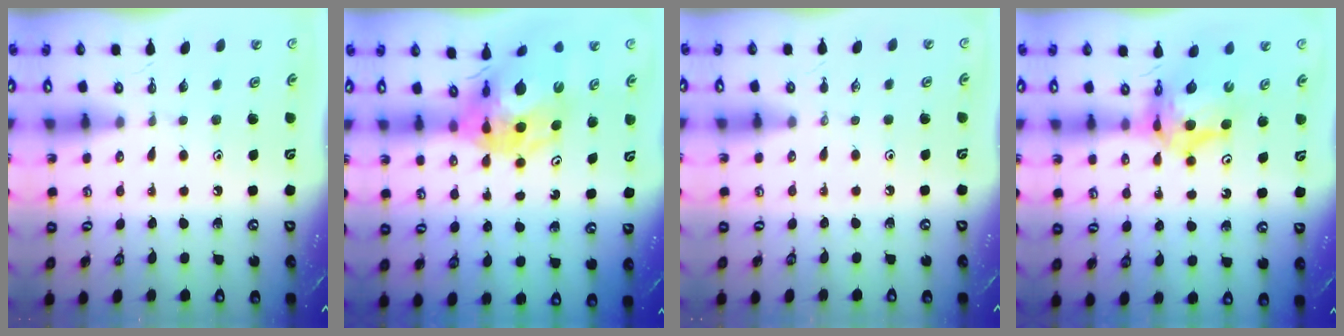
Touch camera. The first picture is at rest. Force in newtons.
{"total": 13.7, "press": 13.6, "slide": 1.6}
{"total": 0.0}
{"total": 10.3, "press": 10.2, "slide": 1.2}